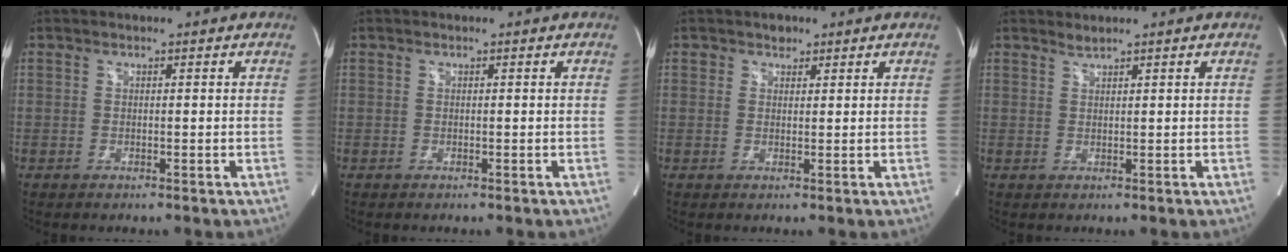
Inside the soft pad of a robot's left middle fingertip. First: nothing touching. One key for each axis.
{"total": 0.0}
{"total": 1.5, "fx": 1.0, "fy": 1.2, "fz": 0.2, "tx": 0.001, "ty": -0.001, "tz": 0.012}
{"total": 1.0, "fx": 0.9, "fy": -0.2, "fz": 0.1, "tx": -0.007, "ty": -0.002, "tz": 0.021}